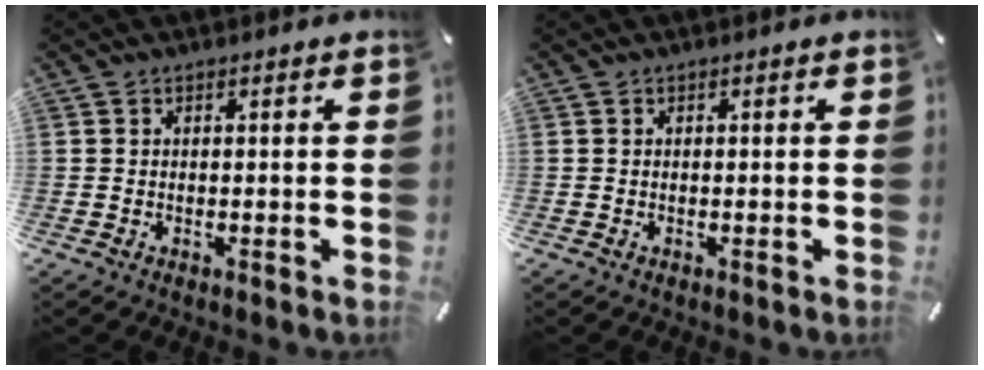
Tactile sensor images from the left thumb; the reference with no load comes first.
{"total": 0.0}